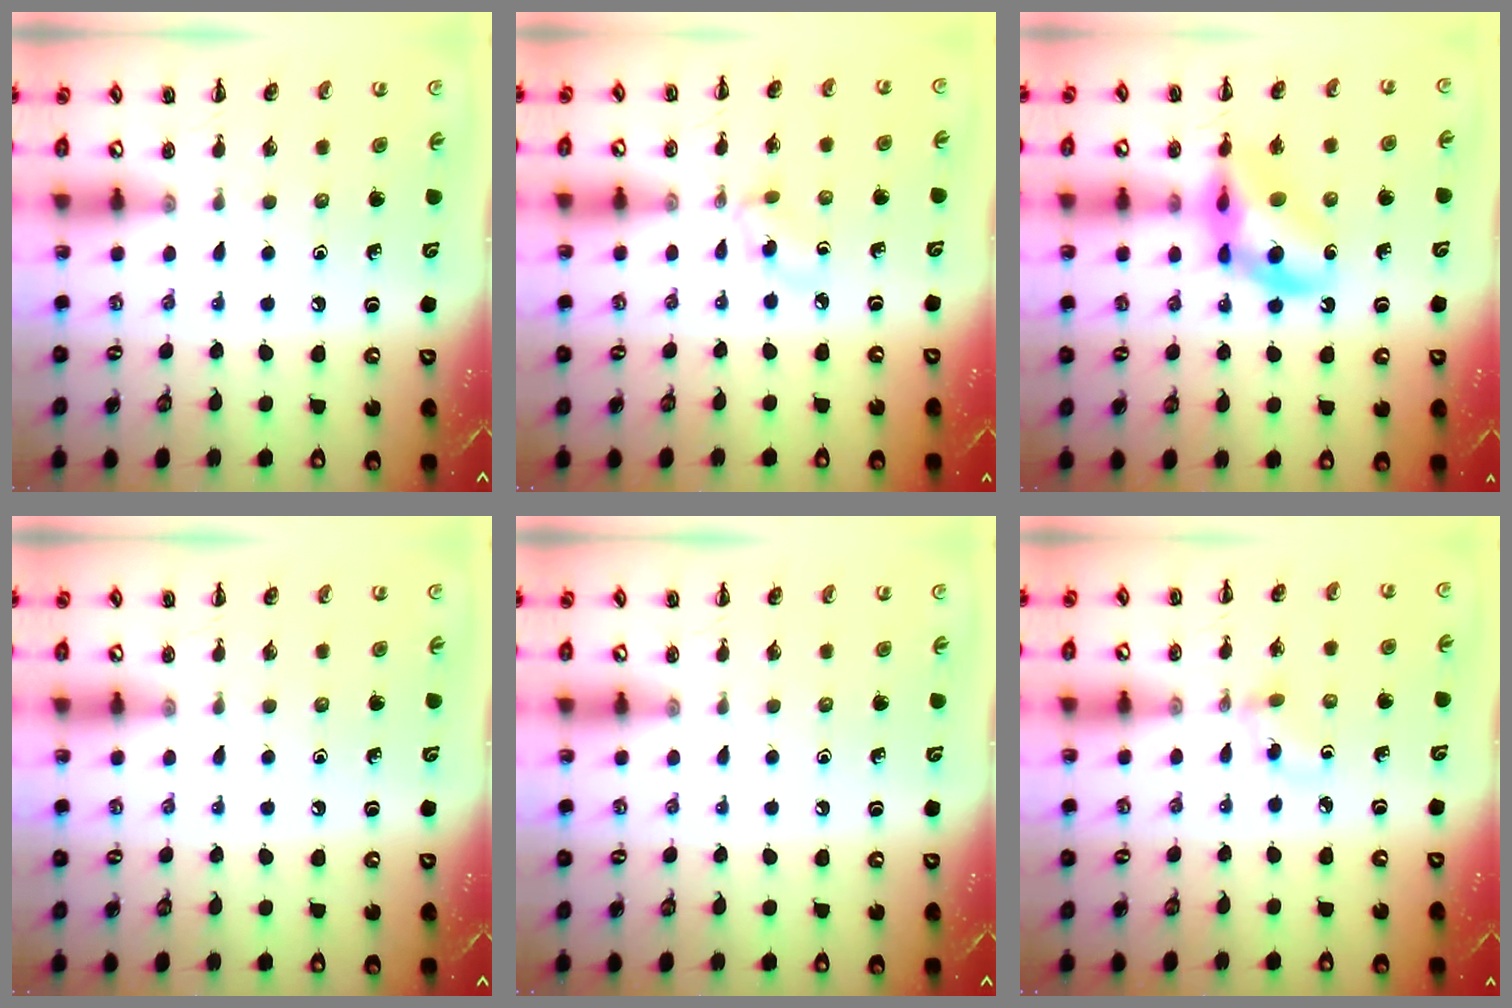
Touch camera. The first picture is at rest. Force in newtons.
{"total": 2.8, "press": 2.6, "slide": 1.1}
{"total": 10.4, "press": 9.9, "slide": 3.1}
{"total": 0.0}
{"total": 0.0}
{"total": 2.8, "press": 2.5, "slide": 1.2}